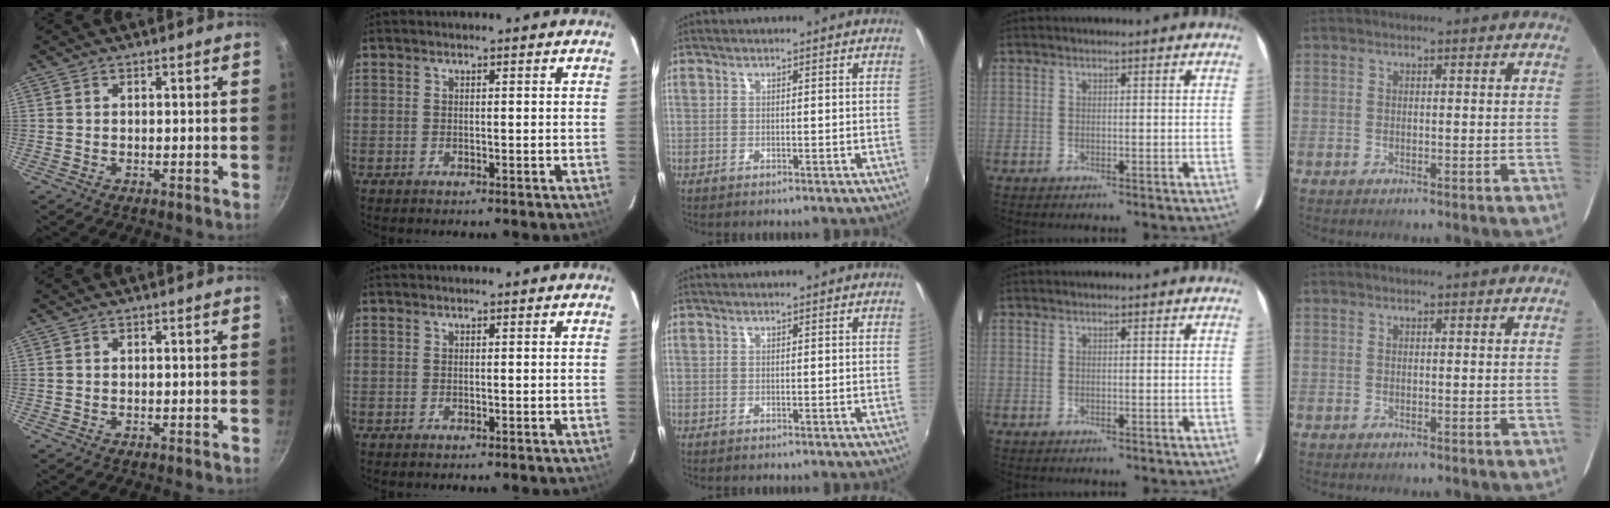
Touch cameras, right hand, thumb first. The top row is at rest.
{}